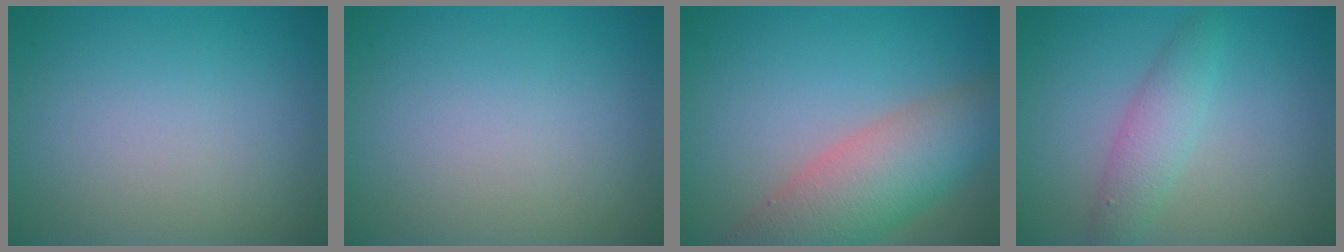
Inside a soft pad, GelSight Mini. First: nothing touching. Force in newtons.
{"total": 0.0}
{"total": 7.4, "press": 7.4, "slide": 0.3}
{"total": 2.8, "press": 2.8, "slide": 0.1}